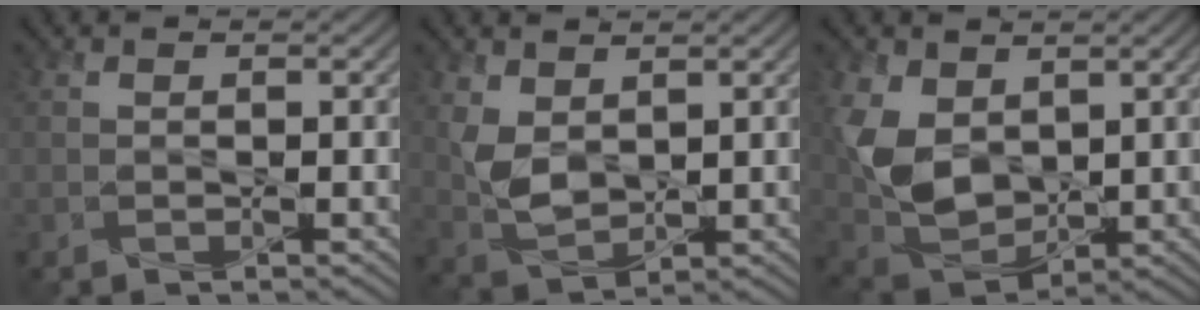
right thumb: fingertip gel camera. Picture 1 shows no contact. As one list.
[{"total": 4.7, "force": [1.7, 2.9, 3.2], "torque": [-0.083, -0.007, 0.038]}, {"total": 8.3, "force": [2.0, 5.8, 5.6], "torque": [-0.146, -0.008, 0.042]}]